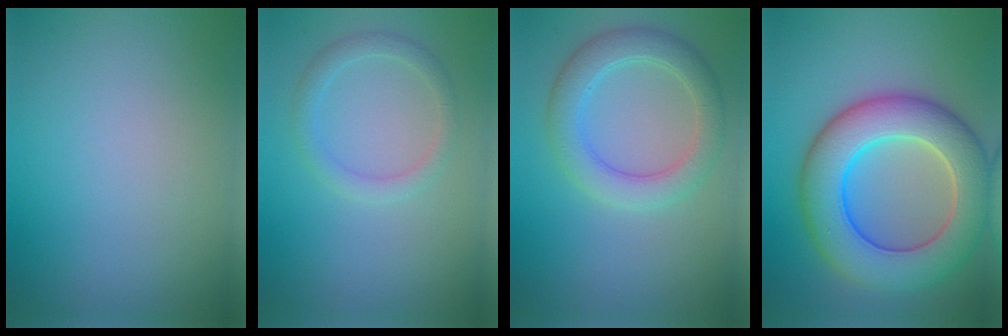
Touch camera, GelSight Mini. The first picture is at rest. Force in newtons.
{"total": 1.9, "press": 1.9, "slide": 0.1}
{"total": 4.2, "press": 4.2, "slide": 0.2}
{"total": 10.2, "press": 10.2, "slide": 0.7}